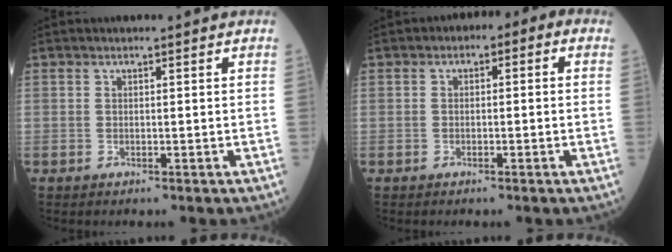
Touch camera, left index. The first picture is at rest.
{"total": 3.1, "force": [-0.2, 1.7, 2.6], "torque": [-0.029, 0.022, -0.015]}